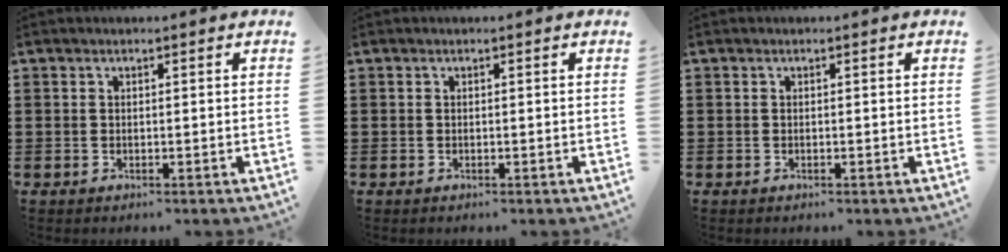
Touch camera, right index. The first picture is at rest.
{"total": 0.0}
{"total": 0.0}